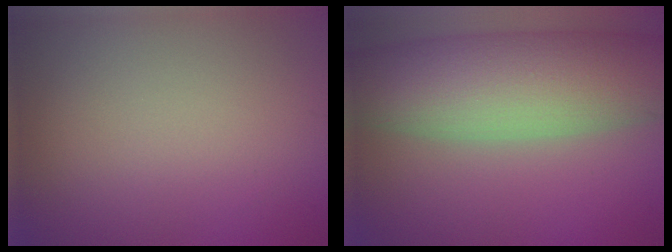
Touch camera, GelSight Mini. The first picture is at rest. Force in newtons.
{"total": 11.8, "press": 11.8, "slide": 1.1}